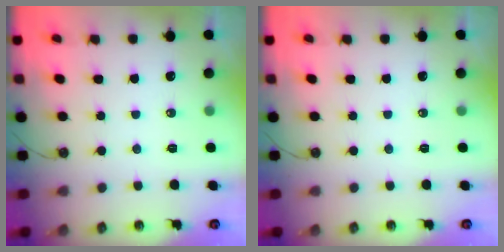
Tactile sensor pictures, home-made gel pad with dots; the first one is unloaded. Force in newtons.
{"total": 0.0}